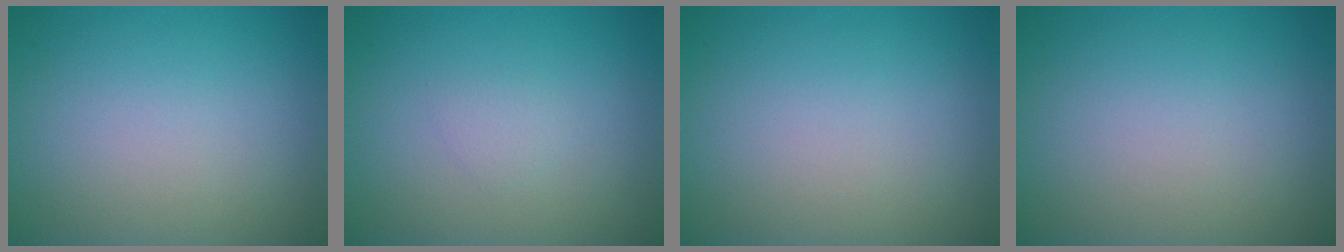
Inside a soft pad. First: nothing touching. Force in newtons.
{"total": 0.8, "press": 0.8, "slide": 0.1}
{"total": 0.0}
{"total": 0.0}